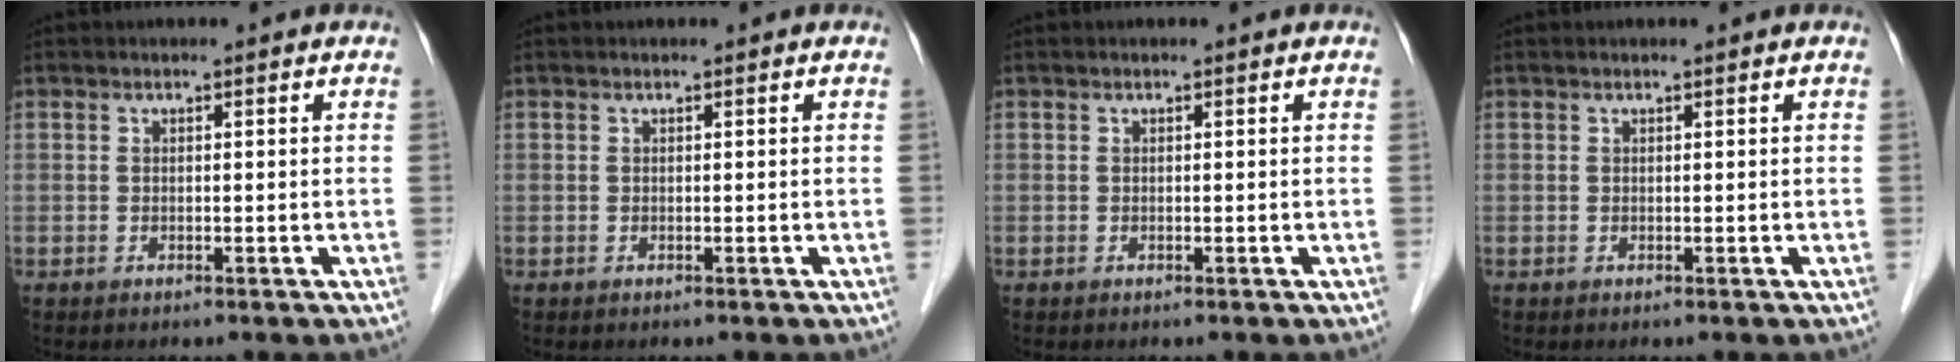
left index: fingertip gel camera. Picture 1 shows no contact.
{"total": 0.0}
{"total": 0.0}
{"total": 0.0}